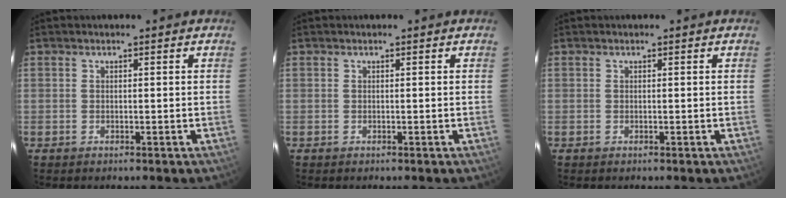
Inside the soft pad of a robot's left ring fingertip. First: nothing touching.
{"total": 0.0}
{"total": 0.0}